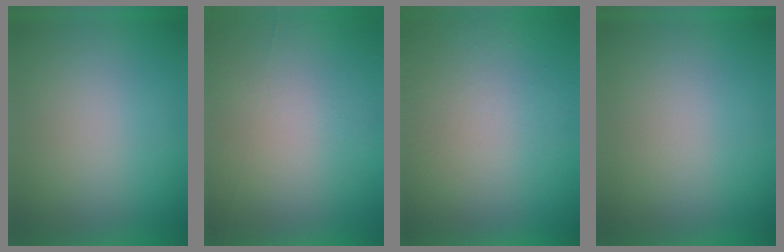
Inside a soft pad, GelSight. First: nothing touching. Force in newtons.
{"total": 4.5}
{"total": 9.4}
{"total": 0.0}